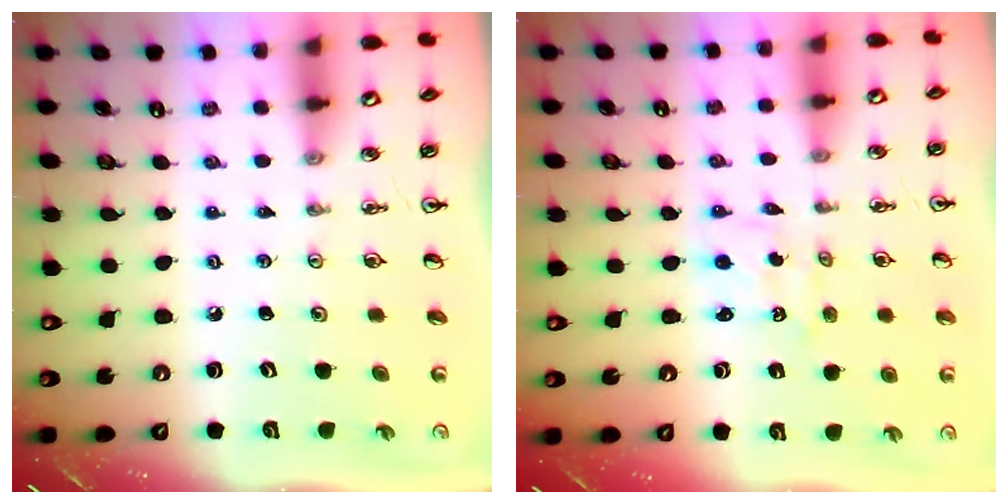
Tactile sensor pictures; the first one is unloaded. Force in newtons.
{"total": 1.1, "press": 0.7, "slide": 0.8}